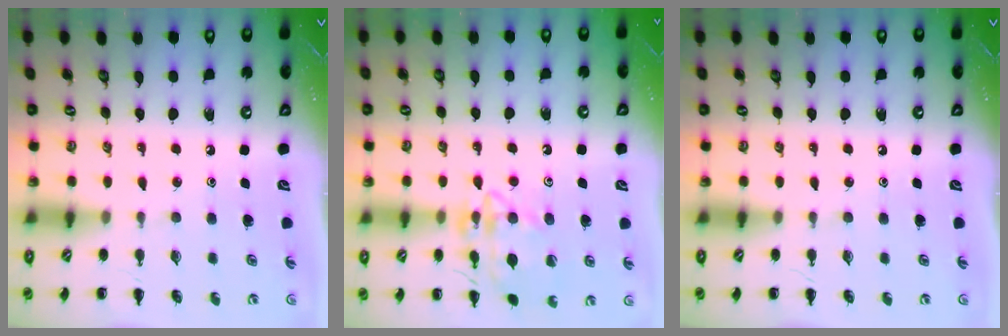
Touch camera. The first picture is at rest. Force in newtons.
{"total": 14.1, "press": 14.1, "slide": 1.0}
{"total": 0.0}